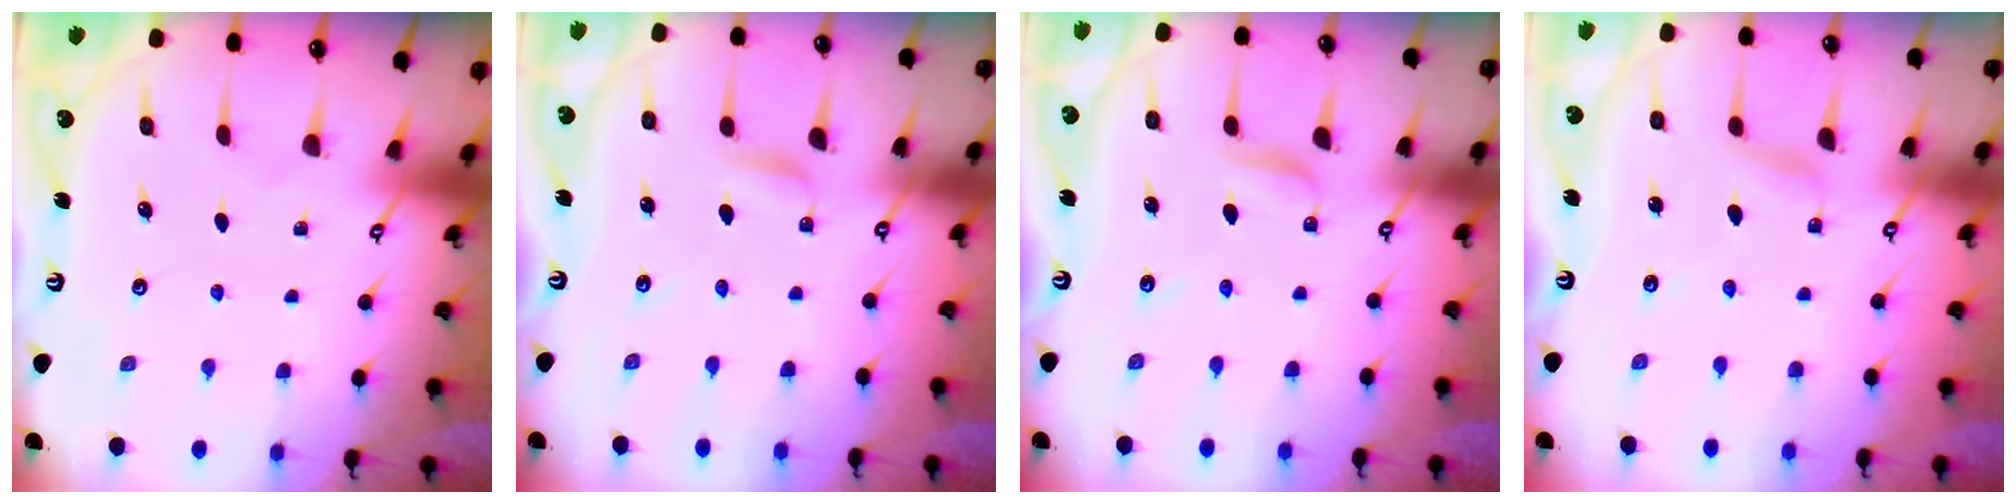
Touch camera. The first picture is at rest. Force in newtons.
{"total": 2.1, "press": 2.1, "slide": 0.2}
{"total": 3.9, "press": 3.9, "slide": 0.2}
{"total": 2.9, "press": 2.9, "slide": 0.2}